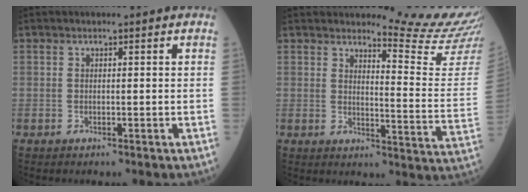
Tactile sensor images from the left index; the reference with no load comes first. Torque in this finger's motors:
{"motor_torque": [-0.34, -0.95, 0.03, -0.05]}